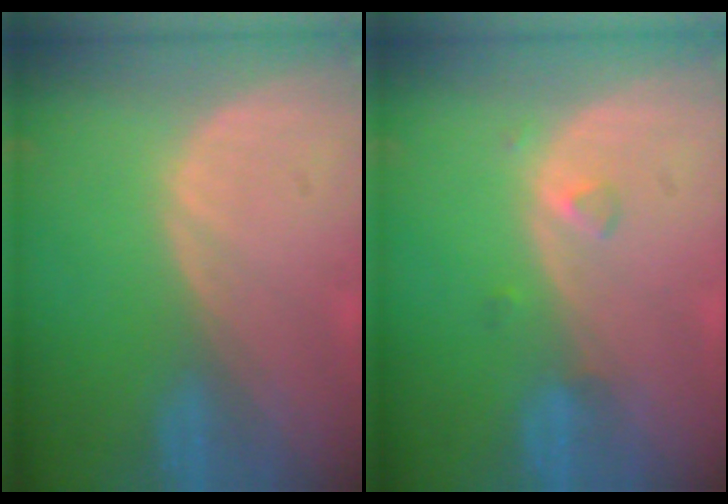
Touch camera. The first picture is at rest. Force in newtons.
{"total": 1.5, "press": 1.5, "slide": 0.1}